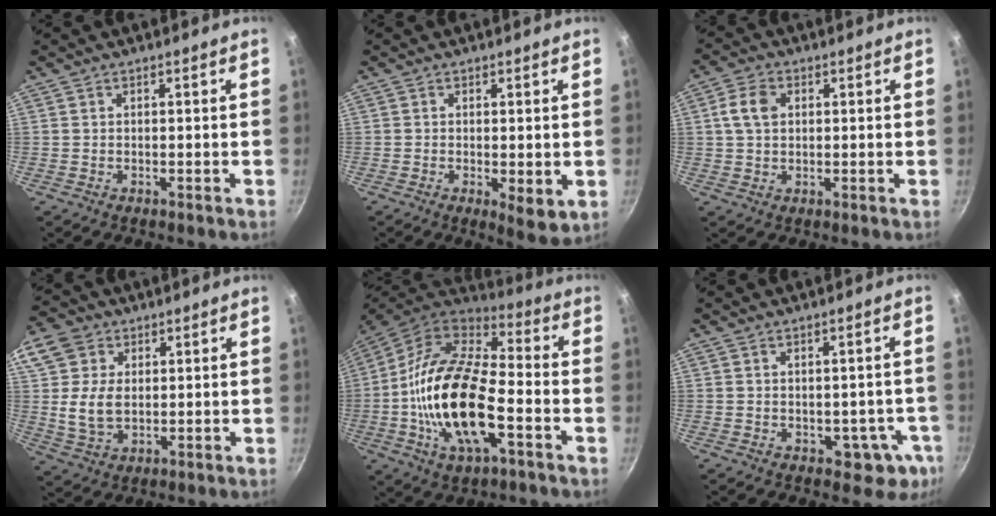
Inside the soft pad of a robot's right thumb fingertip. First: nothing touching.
{"total": 5.2, "force": [-0.7, 2.0, 4.7], "torque": [-0.068, -0.016, -0.005]}
{"total": 5.5, "force": [1.3, 3.8, 3.7], "torque": [-0.065, 0.008, 0.019]}
{"total": 12.7, "force": [2.6, 9.7, 7.8], "torque": [-0.144, -0.005, 0.046]}
{"total": 22.8, "force": [-4.9, 10.7, 19.5], "torque": [-0.365, 0.030, -0.106]}
{"total": 7.6, "force": [-2.1, 4.9, 5.5], "torque": [-0.023, 0.013, -0.019]}